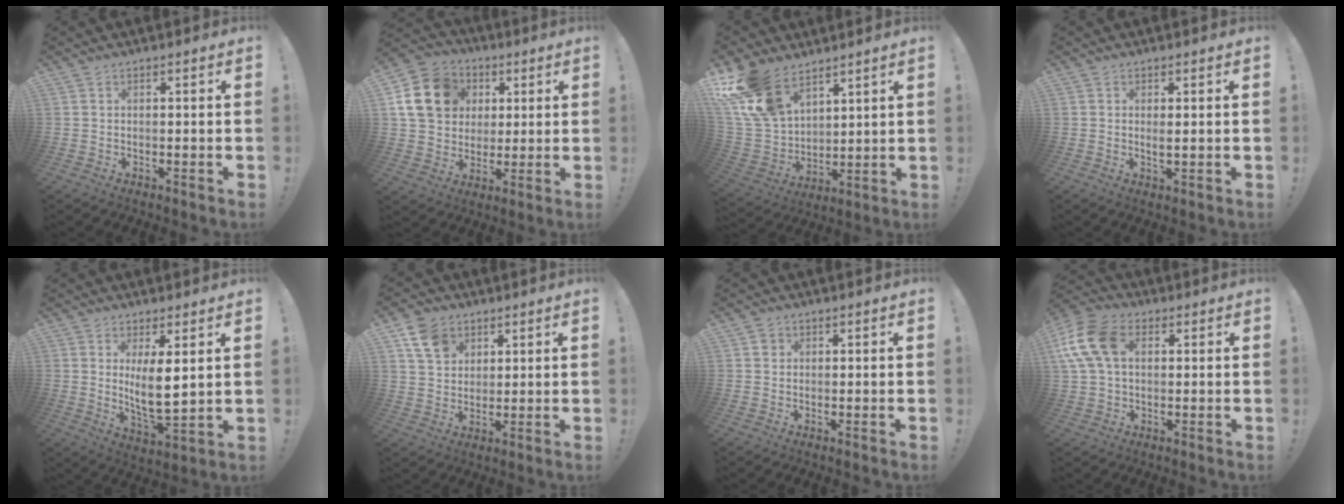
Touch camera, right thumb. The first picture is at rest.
{"total": 17.1, "force": [4.7, 14.1, 8.6], "torque": [-0.133, 0.001, 0.104]}
{"total": 17.0, "force": [11.5, 9.3, 8.4], "torque": [-0.175, -0.067, 0.223]}
{"total": 1.6, "force": [0.7, 0.2, 1.5], "torque": [-0.015, -0.008, 0.010]}
{"total": 9.6, "force": [2.9, 2.9, 8.6], "torque": [-0.145, -0.034, 0.049]}
{"total": 9.4, "force": [5.1, 6.9, 3.8], "torque": [-0.059, -0.019, 0.100]}
{"total": 1.5, "force": [0.5, 1.4, 0.4], "torque": [0.004, -0.003, 0.007]}
{"total": 15.1, "force": [3.5, 10.0, 10.7], "torque": [-0.223, 0.005, 0.070]}